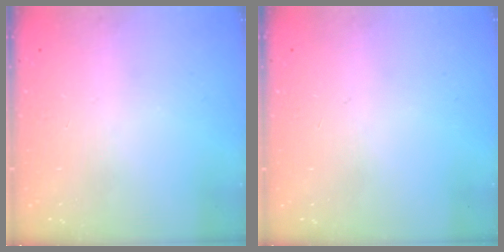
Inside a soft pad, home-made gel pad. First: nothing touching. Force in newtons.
{"total": 0.0}